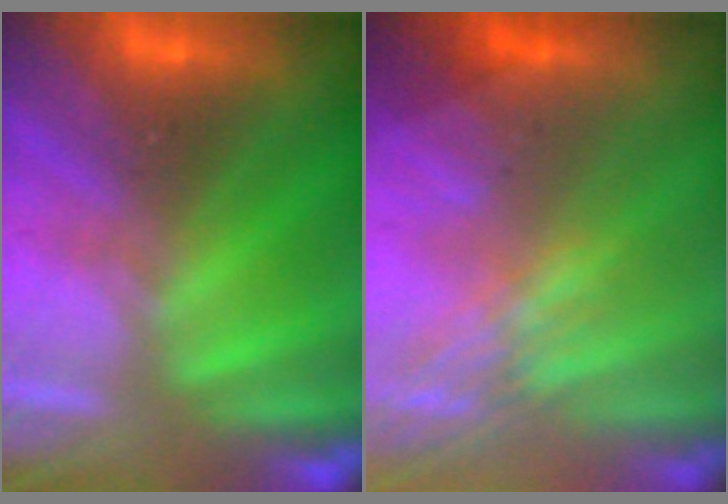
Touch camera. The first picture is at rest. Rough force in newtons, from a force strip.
{"total": 2.7}